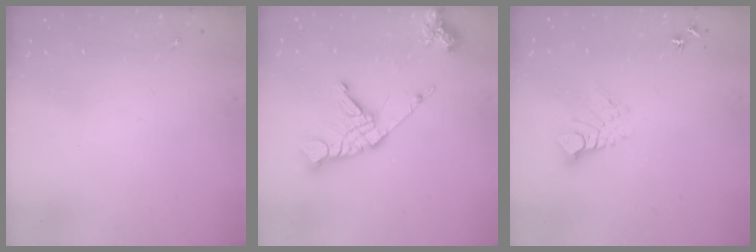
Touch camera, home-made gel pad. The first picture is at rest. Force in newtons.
{"total": 16.4, "press": 16.3, "slide": 1.9}
{"total": 9.1, "press": 9.0, "slide": 1.0}